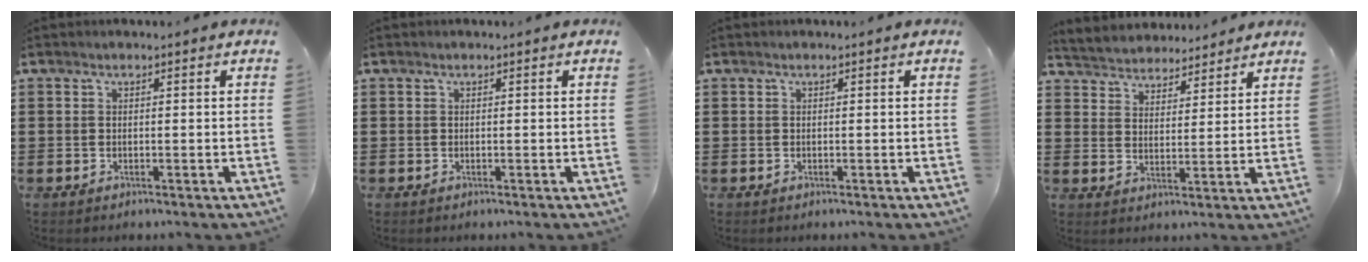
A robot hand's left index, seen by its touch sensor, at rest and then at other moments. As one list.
[{"total": 0.0}, {"total": 0.0}, {"total": 3.9, "force": [3.8, 0.7, -0.7], "torque": [-0.009, -0.021, 0.067]}]